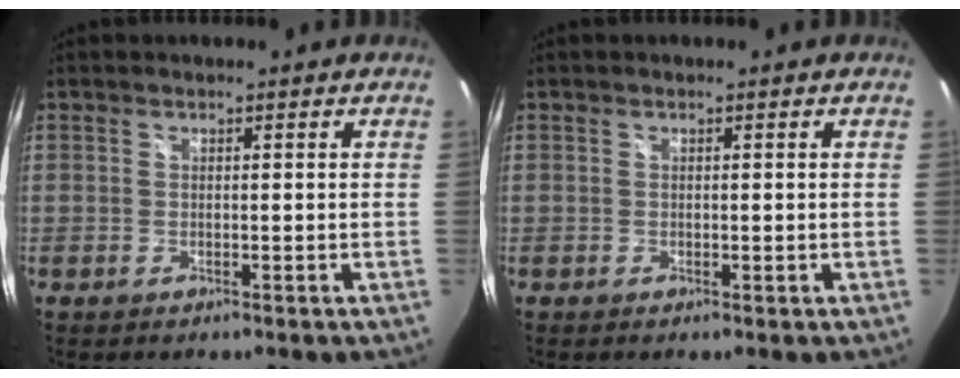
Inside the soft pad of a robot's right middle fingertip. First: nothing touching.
{"total": 0.0}